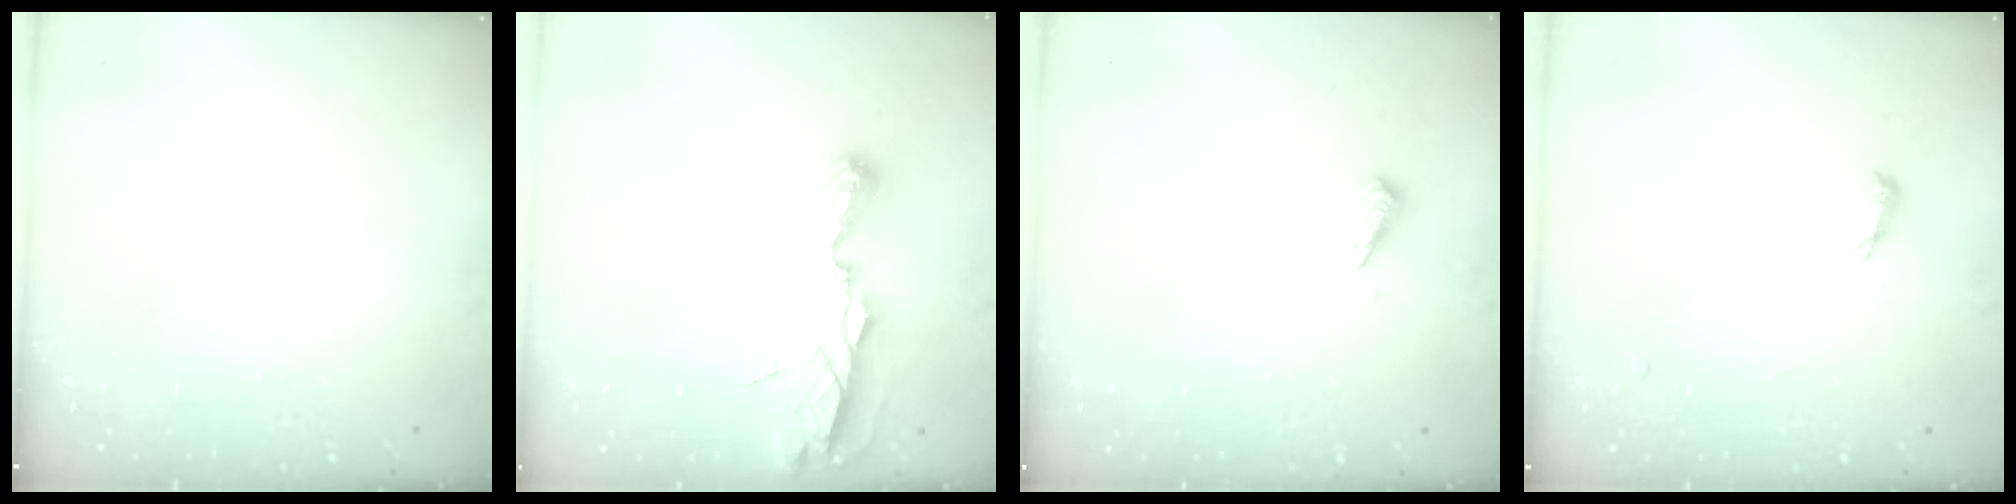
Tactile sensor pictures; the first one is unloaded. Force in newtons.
{"total": 6.6, "press": 6.6, "slide": 0.2}
{"total": 2.8, "press": 2.8, "slide": 0.7}
{"total": 6.1, "press": 5.8, "slide": 1.6}